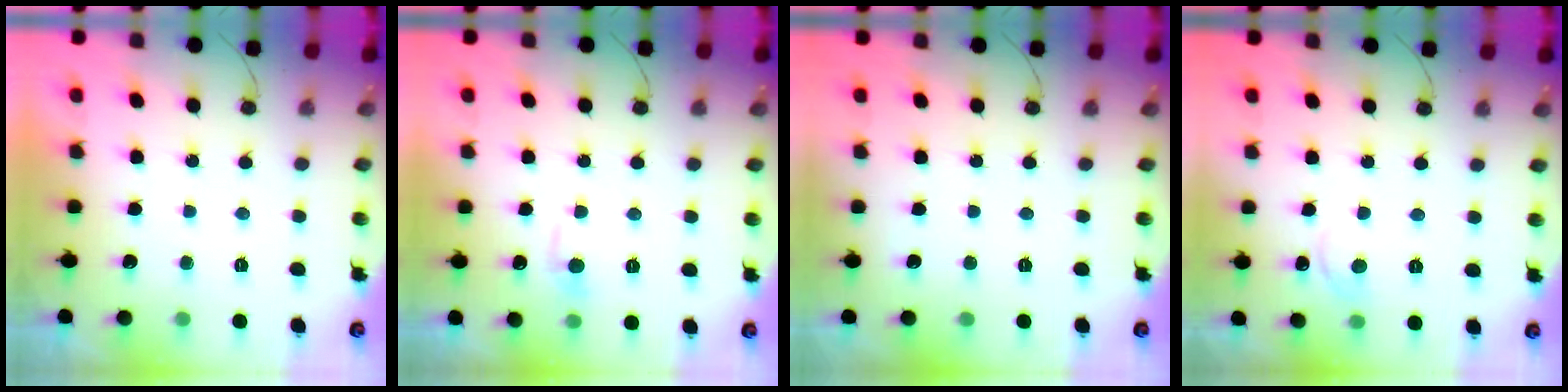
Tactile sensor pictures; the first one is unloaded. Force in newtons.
{"total": 4.9, "press": 4.9, "slide": 0.7}
{"total": 0.0}
{"total": 5.9, "press": 5.8, "slide": 0.9}